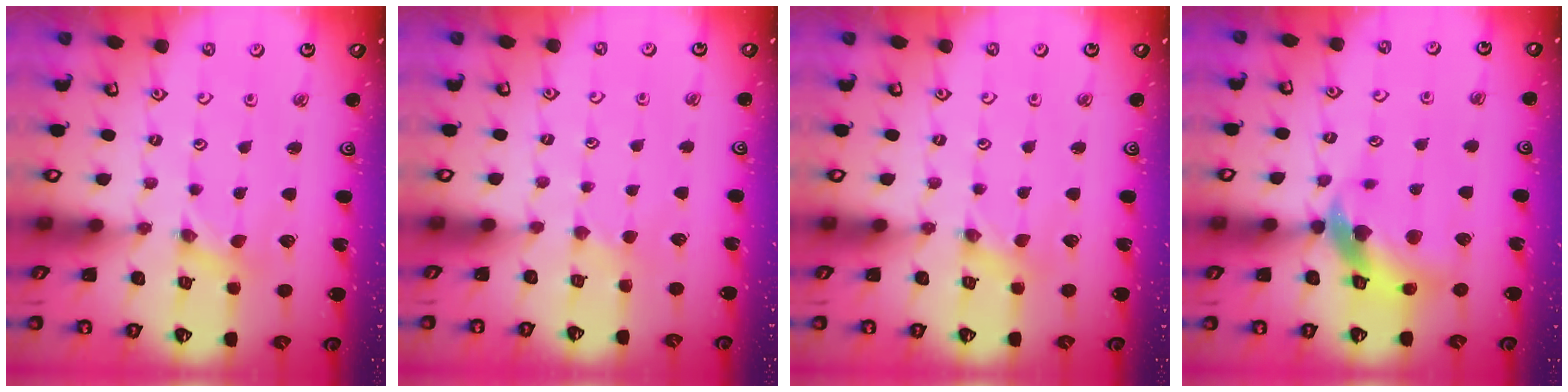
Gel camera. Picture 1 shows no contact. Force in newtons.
{"total": 1.7, "press": 1.6, "slide": 0.4}
{"total": 0.0}
{"total": 12.9, "press": 12.8, "slide": 1.8}